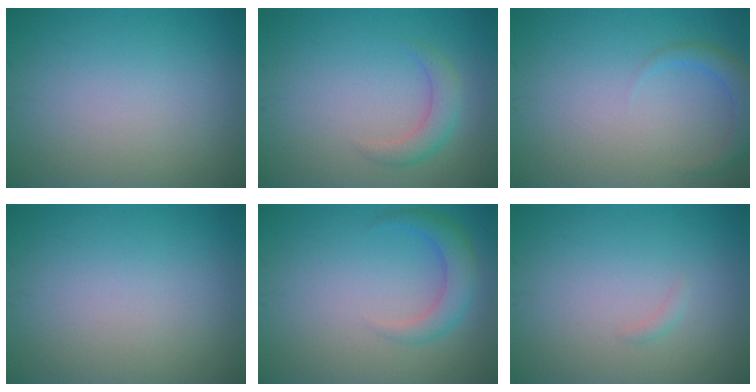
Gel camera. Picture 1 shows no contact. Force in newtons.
{"total": 2.3, "press": 2.3, "slide": 0.1}
{"total": 2.1, "press": 2.1, "slide": 0.2}
{"total": 0.0}
{"total": 2.9, "press": 2.9, "slide": 0.2}
{"total": 0.5, "press": 0.5, "slide": 0.1}